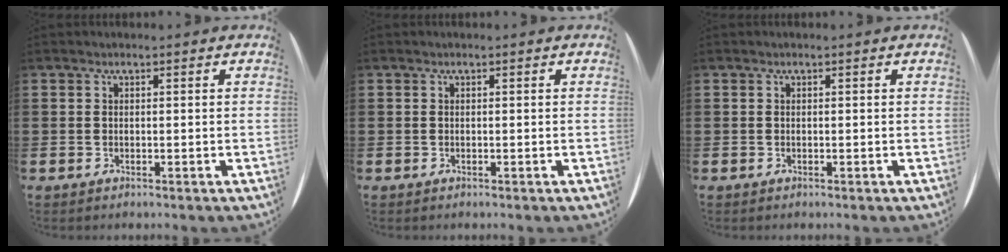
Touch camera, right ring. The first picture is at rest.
{"total": 0.0}
{"total": 0.0}